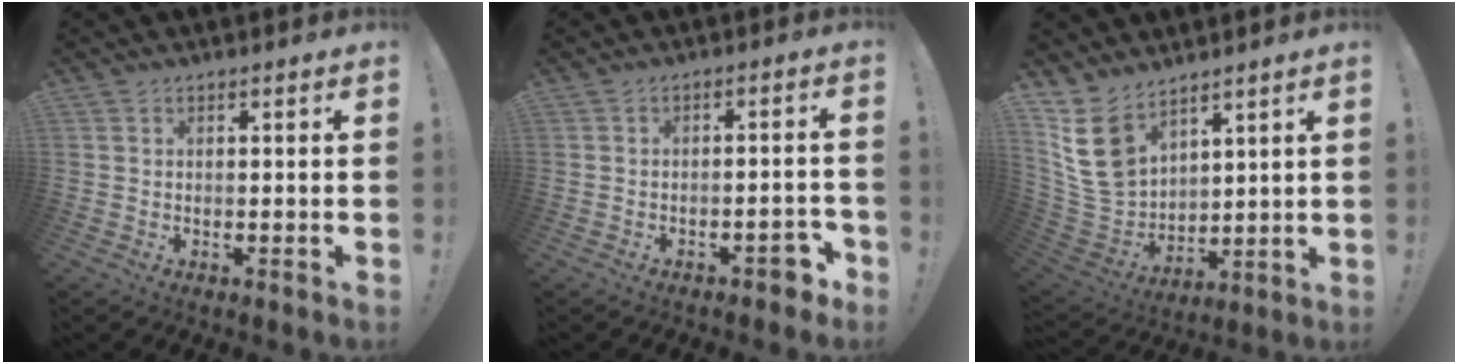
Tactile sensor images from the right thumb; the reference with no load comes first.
{"total": 5.2, "force": [-3.0, 2.2, 3.7], "torque": [-0.038, 0.016, -0.049]}
{"total": 15.0, "force": [8.7, 9.7, 7.3], "torque": [-0.161, -0.055, 0.172]}